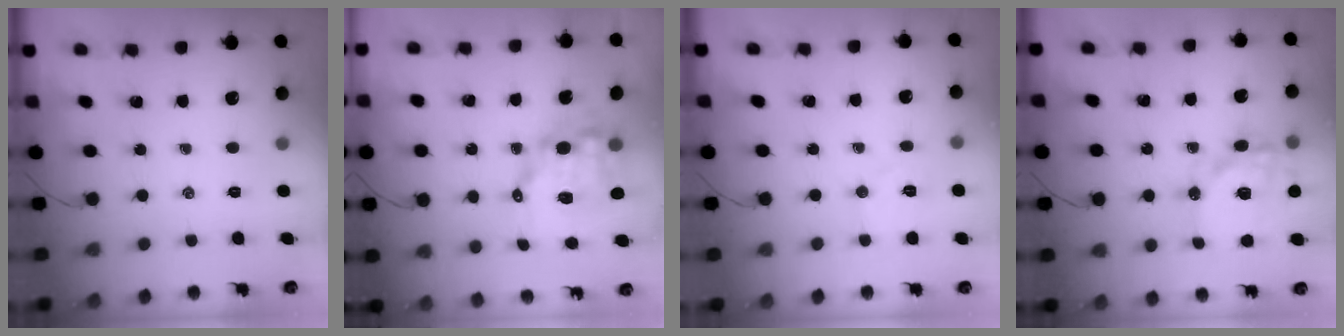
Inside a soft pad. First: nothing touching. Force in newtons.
{"total": 11.0, "press": 10.7, "slide": 2.7}
{"total": 6.2, "press": 6.1, "slide": 1.0}
{"total": 17.7, "press": 17.3, "slide": 3.8}